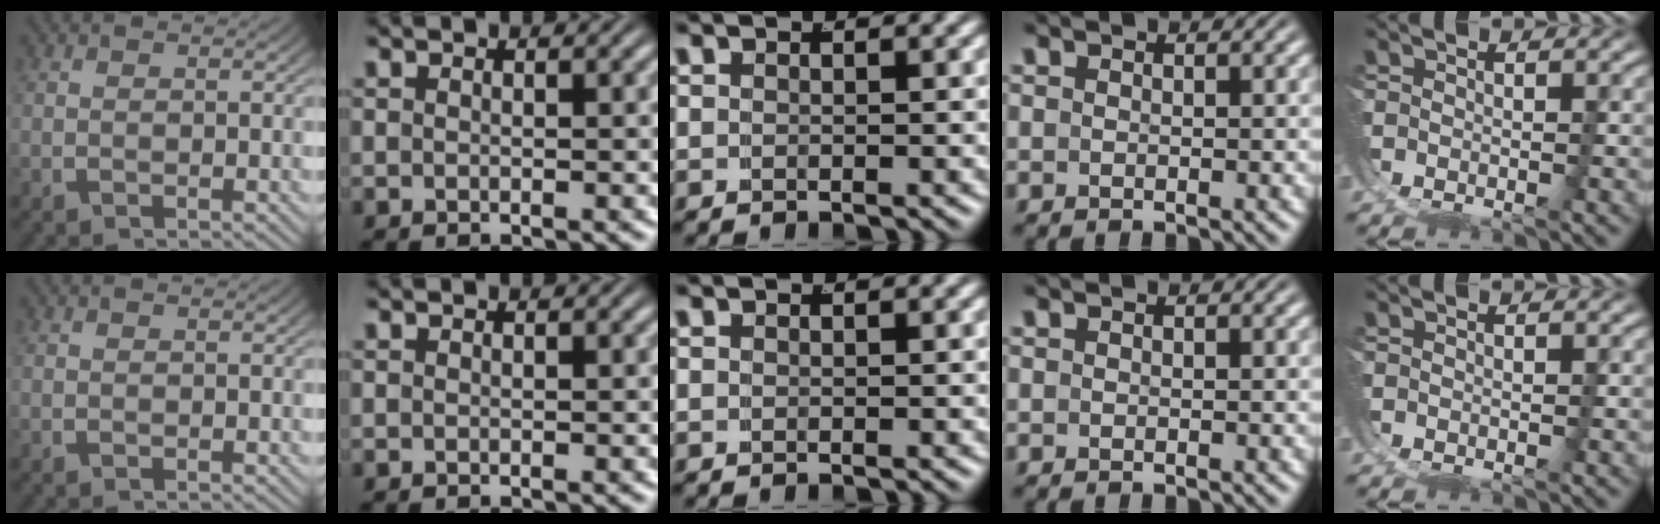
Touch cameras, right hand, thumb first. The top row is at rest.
{}